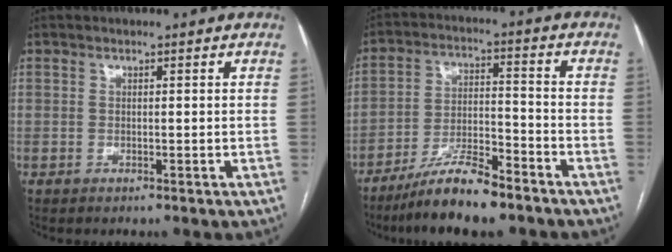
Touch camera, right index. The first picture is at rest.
{"total": 10.8, "force": [-8.3, 1.7, 6.7], "torque": [-0.121, -0.010, -0.149]}